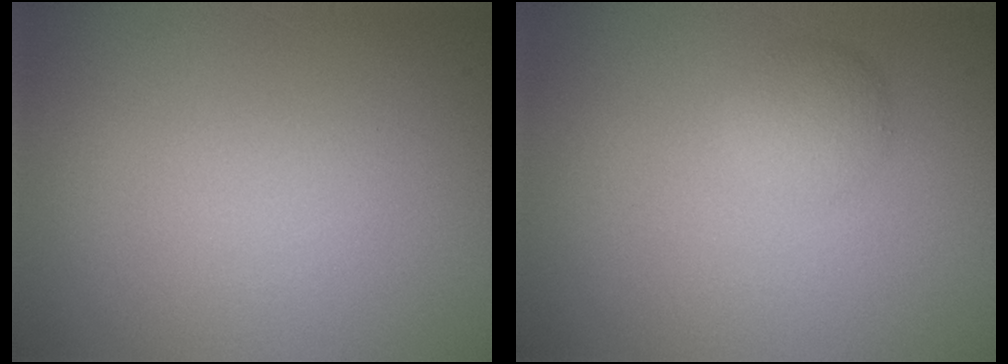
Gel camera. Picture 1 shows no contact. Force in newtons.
{"total": 1.7, "press": 1.7, "slide": 0.1}